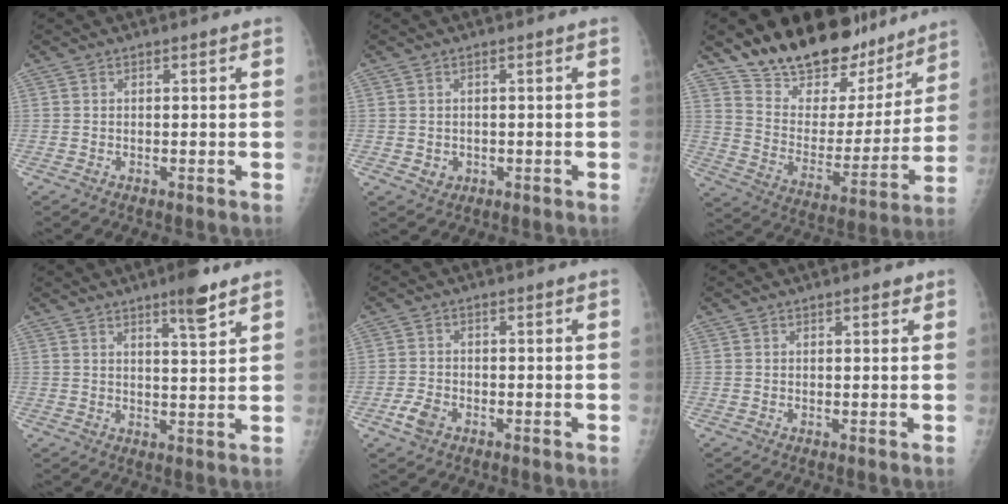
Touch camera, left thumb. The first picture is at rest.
{"total": 1.9, "force": [-0.3, 1.7, 0.8], "torque": [-0.003, 0.002, 0.004]}
{"total": 24.7, "force": [20.0, 10.9, 9.6], "torque": [-0.114, -0.104, 0.306]}
{"total": 6.1, "force": [4.2, 0.9, 4.4], "torque": [-0.060, -0.028, 0.060]}
{"total": 3.3, "force": [-1.7, 2.1, 1.9], "torque": [-0.040, 0.004, -0.031]}
{"total": 1.4, "force": [0.9, 0.6, 0.8], "torque": [-0.005, -0.003, 0.010]}